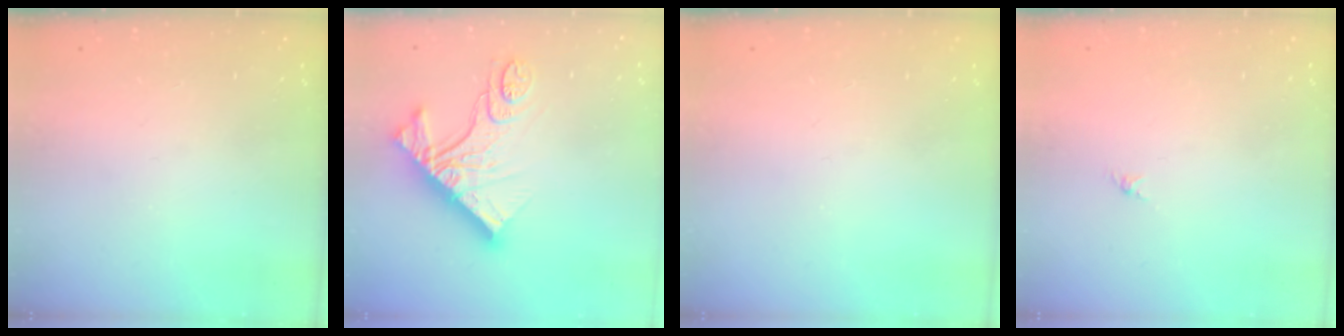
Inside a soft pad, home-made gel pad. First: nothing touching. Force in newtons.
{"total": 15.2, "press": 15.2, "slide": 1.3}
{"total": 0.0}
{"total": 0.0}